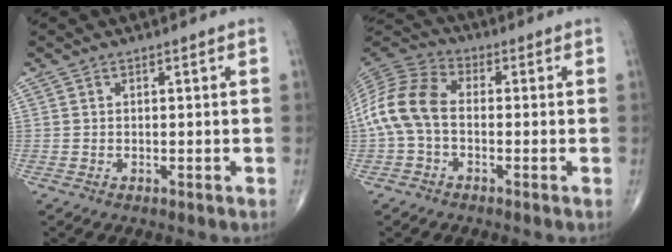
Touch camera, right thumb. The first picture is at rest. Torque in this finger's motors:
{"motor_torque": [0.56, 0.84, 0.67, -0.59, 0.38]}